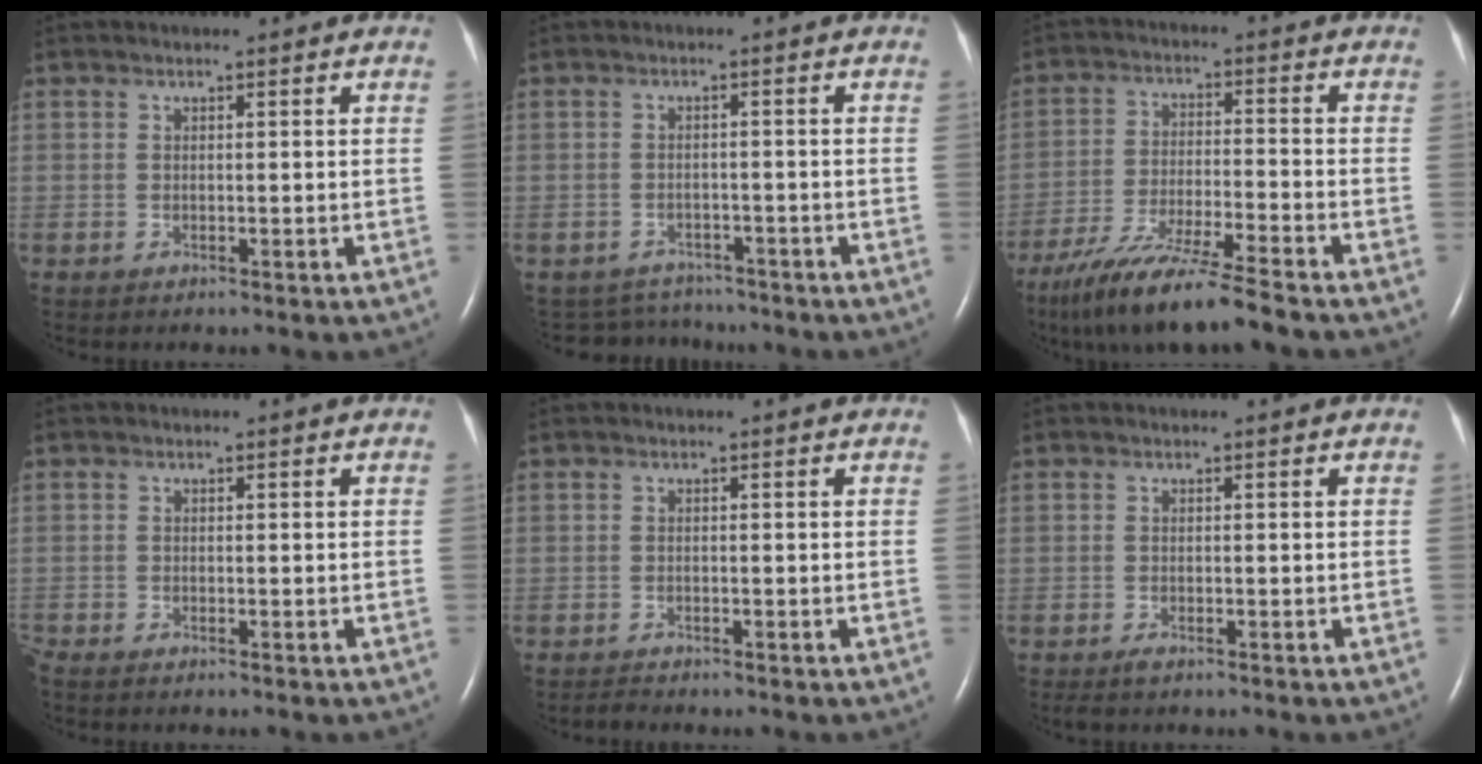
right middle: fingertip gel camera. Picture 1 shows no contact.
{"total": 5.4, "force": [-5.1, 1.6, -0.7], "torque": [0.002, 0.013, -0.070]}
{"total": 12.3, "force": [-9.9, -0.7, 7.2], "torque": [-0.128, -0.034, -0.172]}
{"total": 0.8, "force": [-0.8, 0.0, 0.3], "torque": [-0.013, -0.004, -0.016]}
{"total": 0.7, "force": [-0.7, -0.1, -0.1], "torque": [-0.007, -0.005, -0.013]}
{"total": 0.9, "force": [-0.7, 0.0, 0.6], "torque": [-0.020, -0.005, -0.014]}